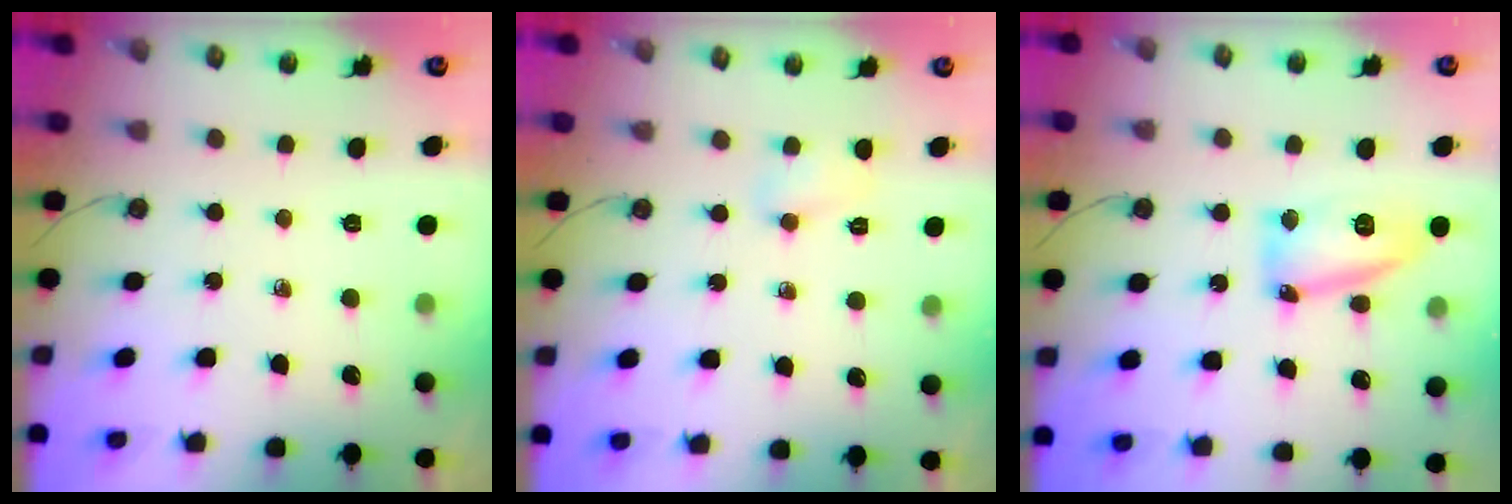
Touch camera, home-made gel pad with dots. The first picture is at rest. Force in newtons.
{"total": 7.0, "press": 4.1, "slide": 5.7}
{"total": 13.7, "press": 13.6, "slide": 1.4}